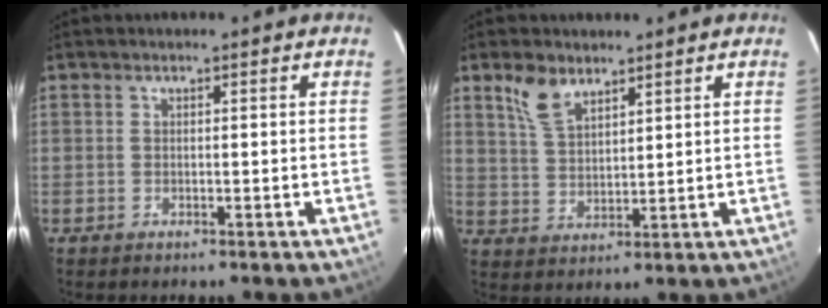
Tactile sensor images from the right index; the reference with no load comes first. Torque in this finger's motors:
{"motor_torque": [0.08, 0.08, 0.10, 0.05]}